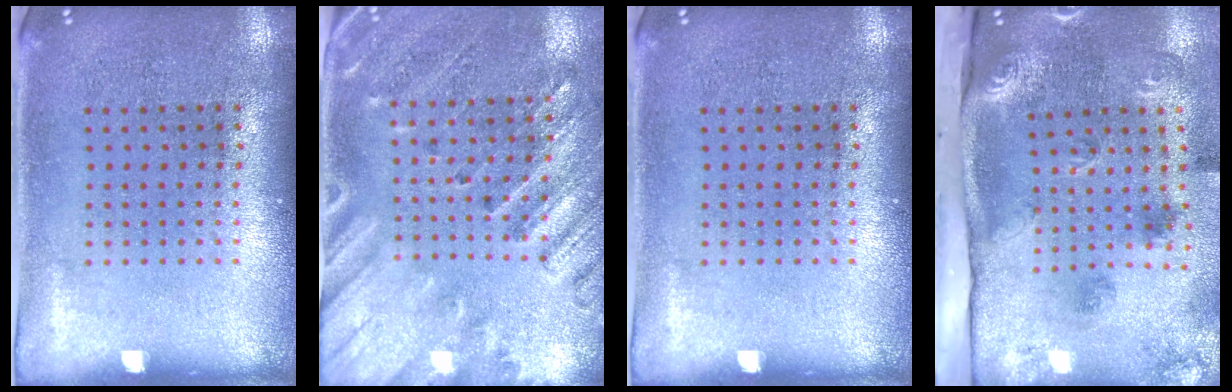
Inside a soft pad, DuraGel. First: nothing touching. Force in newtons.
{"total": 2.4, "press": 2.0, "slide": 1.4}
{"total": 0.0}
{"total": 3.2, "press": 2.0, "slide": 2.5}